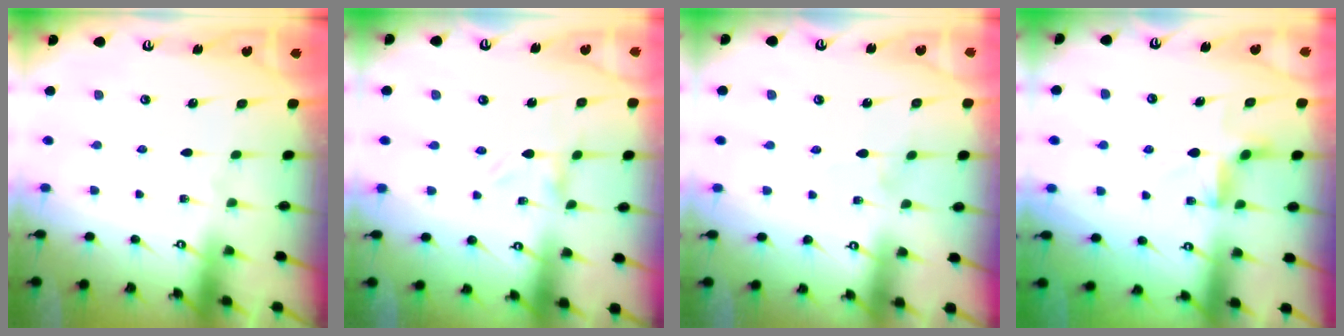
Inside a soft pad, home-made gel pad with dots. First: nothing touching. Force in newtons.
{"total": 0.0}
{"total": 0.0}
{"total": 3.7, "press": 3.6, "slide": 0.6}